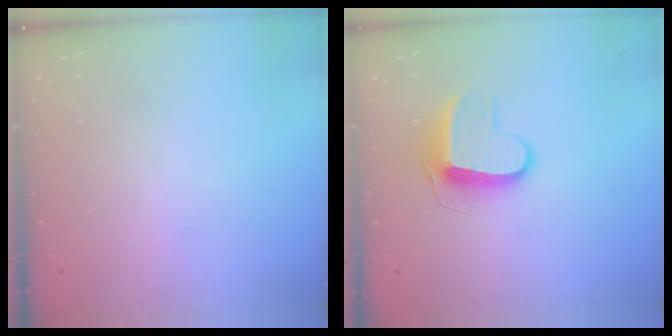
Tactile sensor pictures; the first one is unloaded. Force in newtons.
{"total": 9.9, "press": 9.9, "slide": 0.2}